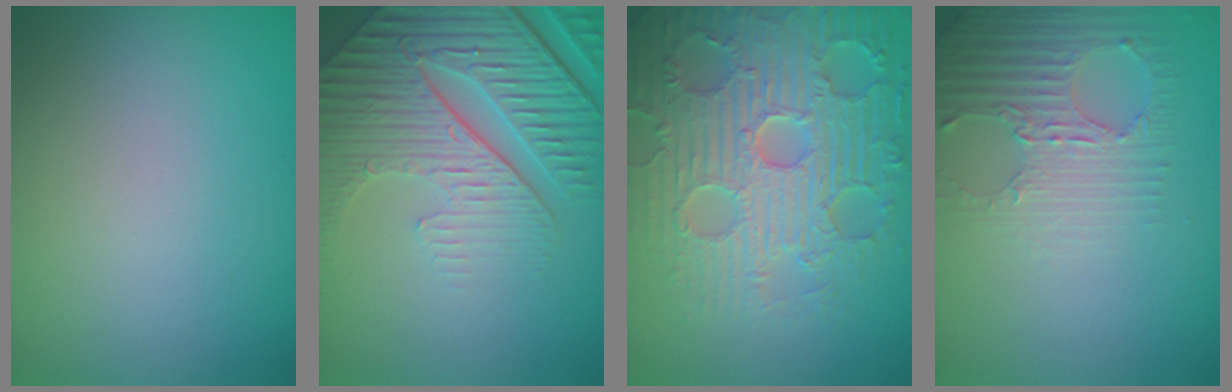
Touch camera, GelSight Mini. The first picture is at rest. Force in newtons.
{"total": 8.9, "press": 6.2, "slide": 6.4}
{"total": 9.3, "press": 6.7, "slide": 6.4}
{"total": 2.9, "press": 2.7, "slide": 1.1}